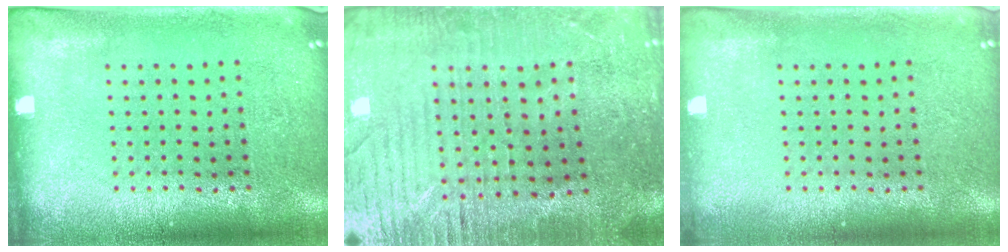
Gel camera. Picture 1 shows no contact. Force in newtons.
{"total": 2.7, "press": 2.6, "slide": 0.6}
{"total": 0.5, "press": 0.5, "slide": 0.2}